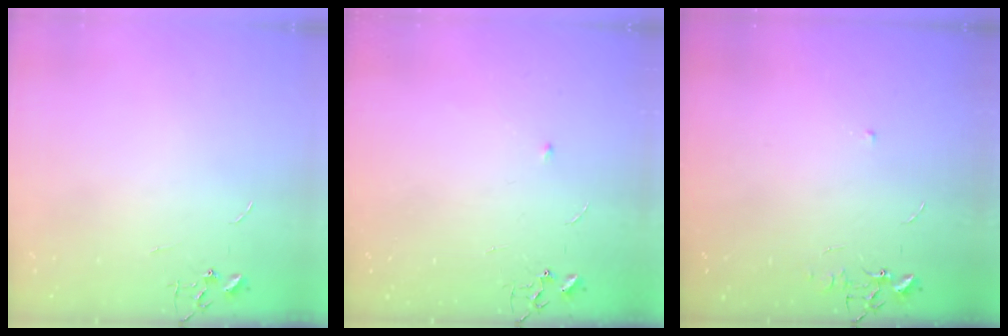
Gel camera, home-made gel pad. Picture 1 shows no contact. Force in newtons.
{"total": 3.3, "press": 3.3, "slide": 0.5}
{"total": 4.7, "press": 4.6, "slide": 0.7}